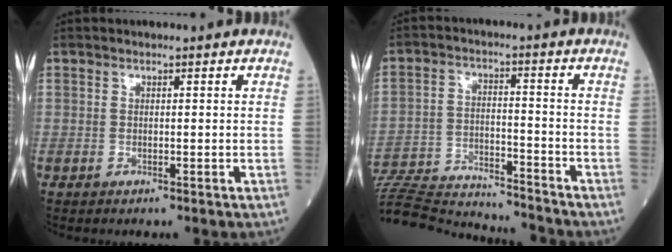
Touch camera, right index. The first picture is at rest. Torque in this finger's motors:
{"motor_torque": [-0.47, -0.47, -0.75, -0.21]}